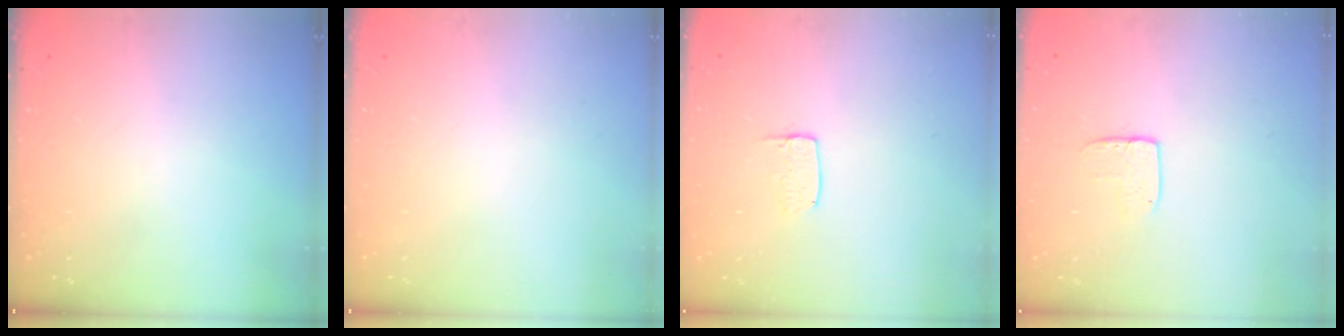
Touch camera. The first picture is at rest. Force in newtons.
{"total": 0.0}
{"total": 3.6, "press": 3.6, "slide": 0.3}
{"total": 6.5, "press": 6.5, "slide": 0.4}